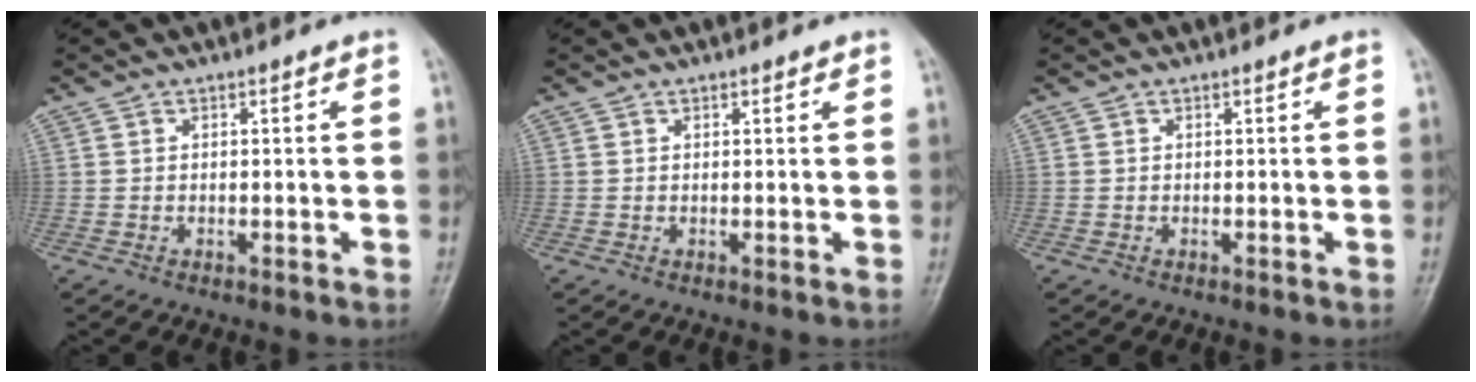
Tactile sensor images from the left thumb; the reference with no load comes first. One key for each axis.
{"total": 0.8, "fx": 0.6, "fy": 0.3, "fz": 0.5, "tx": -0.007, "ty": -0.002, "tz": 0.007}
{"total": 0.0}